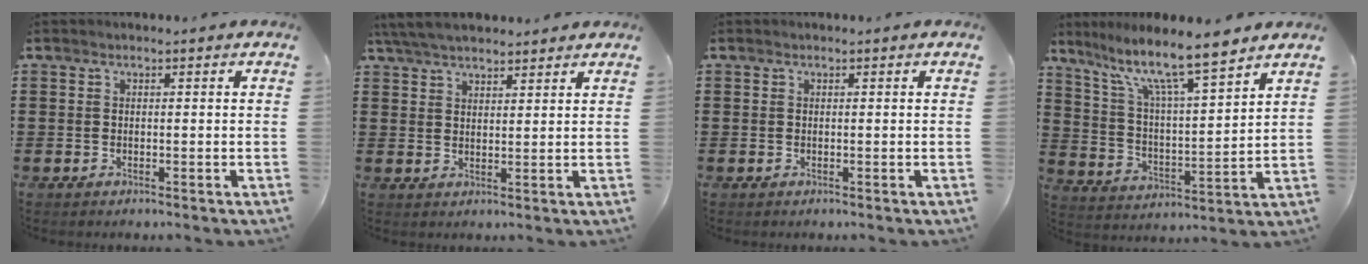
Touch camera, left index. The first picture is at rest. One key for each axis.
{"total": 5.3, "fx": 4.7, "fy": 1.1, "fz": 2.0, "tx": -0.053, "ty": -0.004, "tz": 0.090}
{"total": 0.0}
{"total": 10.0, "fx": 7.9, "fy": 1.3, "fz": 5.9, "tx": -0.143, "ty": -0.043, "tz": 0.133}